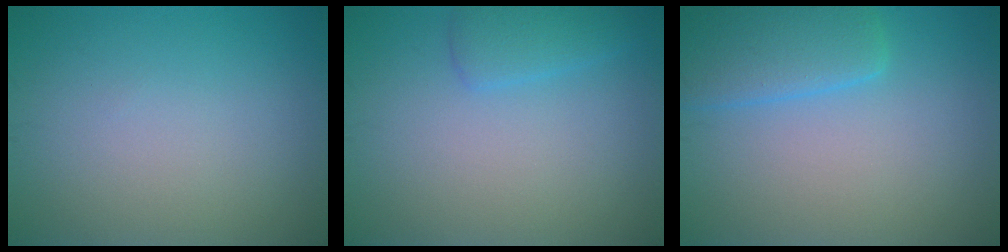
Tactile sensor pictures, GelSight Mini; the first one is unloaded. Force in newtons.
{"total": 2.0, "press": 1.9, "slide": 0.2}
{"total": 4.3, "press": 4.3, "slide": 0.3}